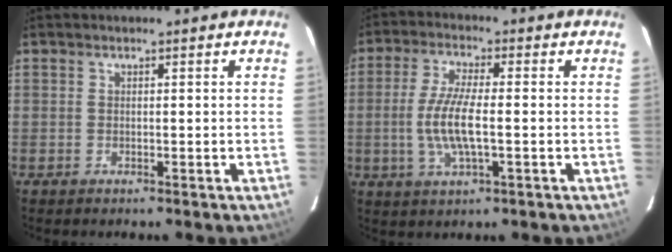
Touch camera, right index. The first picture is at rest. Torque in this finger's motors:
{"motor_torque": [0.47, -0.26, 0.37, 0.14]}